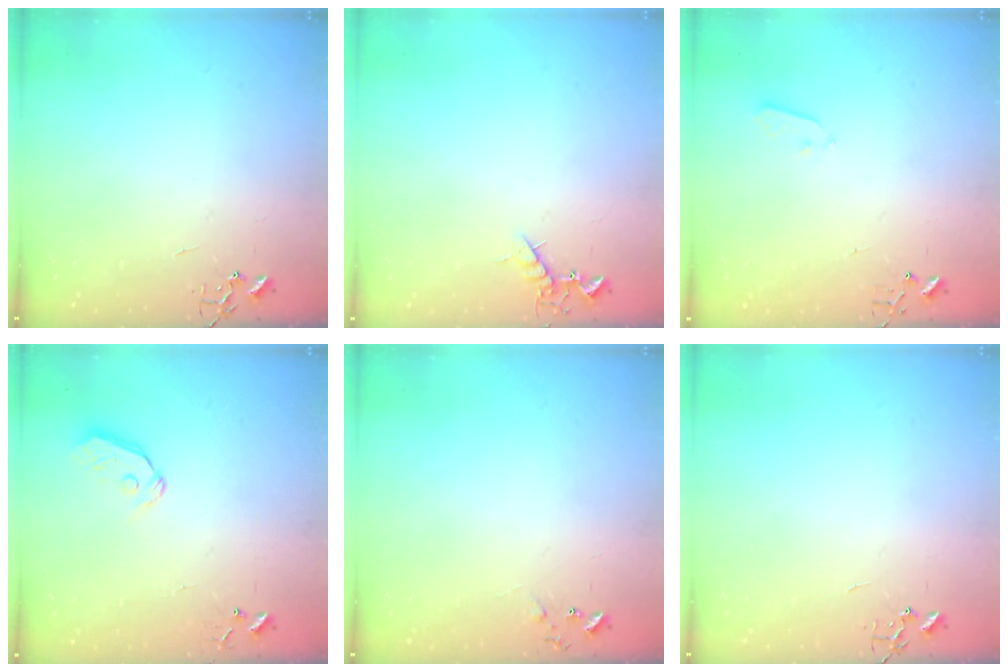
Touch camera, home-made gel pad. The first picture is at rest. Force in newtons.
{"total": 5.3, "press": 5.2, "slide": 1.0}
{"total": 2.9, "press": 2.8, "slide": 0.8}
{"total": 4.4, "press": 4.4, "slide": 0.5}
{"total": 5.1, "press": 5.0, "slide": 0.8}
{"total": 0.0}